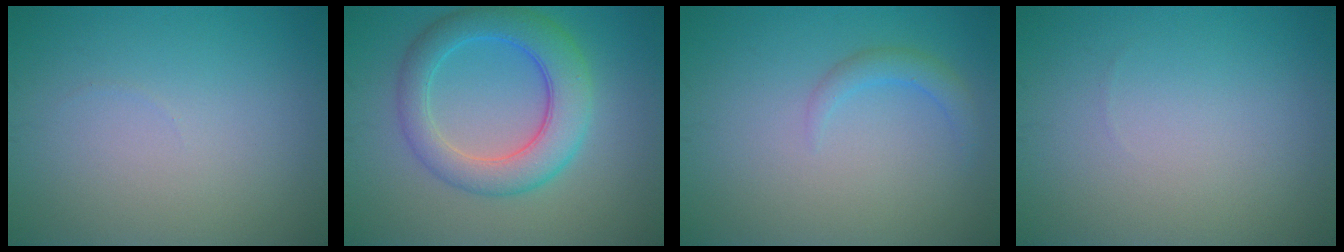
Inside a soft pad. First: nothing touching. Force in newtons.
{"total": 6.3, "press": 6.3, "slide": 0.3}
{"total": 1.7, "press": 1.7, "slide": 0.2}
{"total": 0.0}